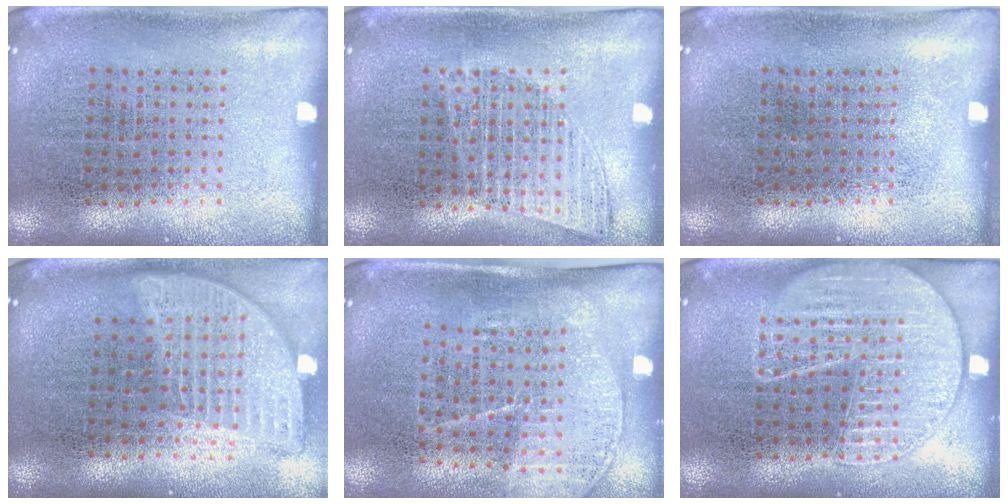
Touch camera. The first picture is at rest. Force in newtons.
{"total": 1.0, "press": 1.0, "slide": 0.2}
{"total": 0.0}
{"total": 1.9, "press": 1.6, "slide": 1.1}
{"total": 1.6, "press": 1.4, "slide": 0.9}
{"total": 1.6, "press": 1.6, "slide": 0.1}